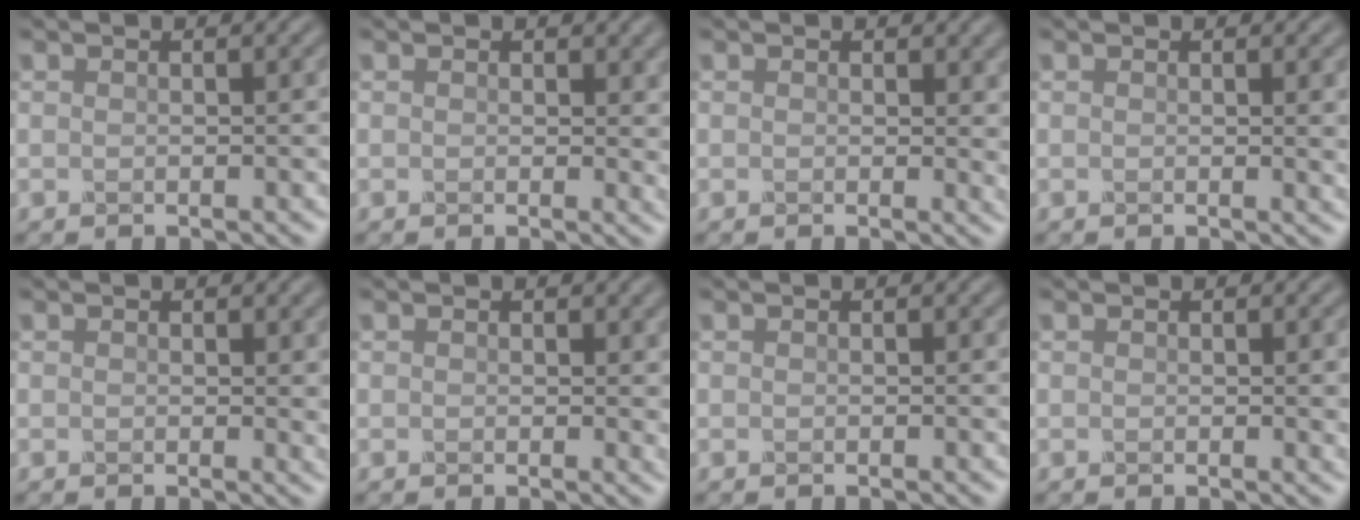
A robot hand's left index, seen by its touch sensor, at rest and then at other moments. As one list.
[{"total": 2.9, "force": [0.2, 1.9, 2.2], "torque": [-0.017, 0.002, 0.000]}, {"total": 3.2, "force": [0.2, 2.0, 2.4], "torque": [-0.020, 0.002, -0.002]}, {"total": 2.3, "force": [-0.1, 1.0, 2.0], "torque": [-0.018, 0.002, -0.003]}, {"total": 1.9, "force": [0.1, 1.2, 1.5], "torque": [-0.014, 0.001, 0.000]}, {"total": 2.0, "force": [0.2, 1.3, 1.5], "torque": [-0.012, 0.002, 0.001]}, {"total": 0.0}, {"total": 1.5, "force": [-0.2, 0.7, 1.3], "torque": [-0.014, -0.002, -0.002]}]